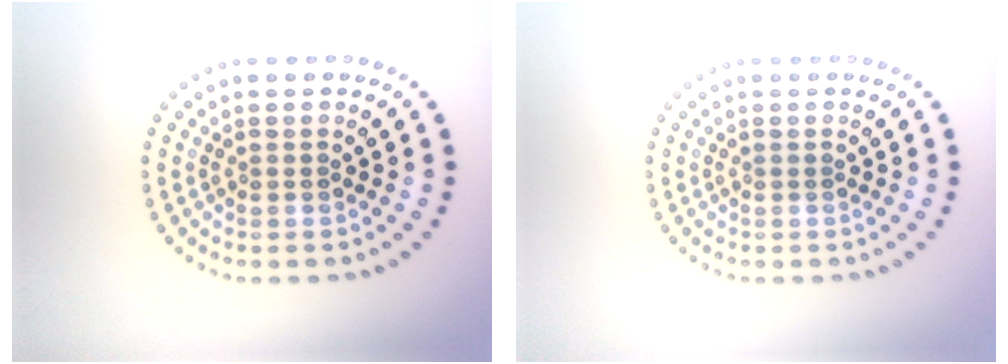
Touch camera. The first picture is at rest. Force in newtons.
{"total": 0.0}